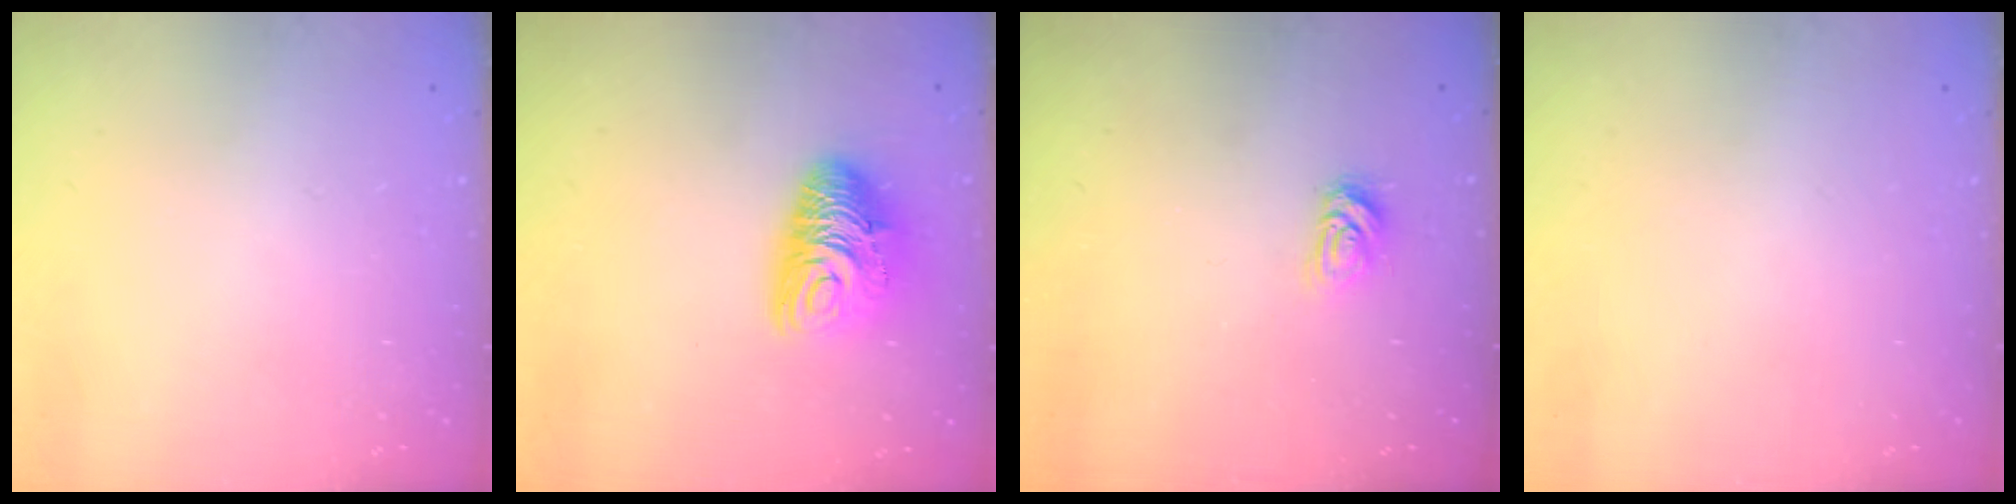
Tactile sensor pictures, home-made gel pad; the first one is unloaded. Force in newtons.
{"total": 10.6, "press": 10.5, "slide": 1.2}
{"total": 4.1, "press": 4.1, "slide": 0.6}
{"total": 0.0}